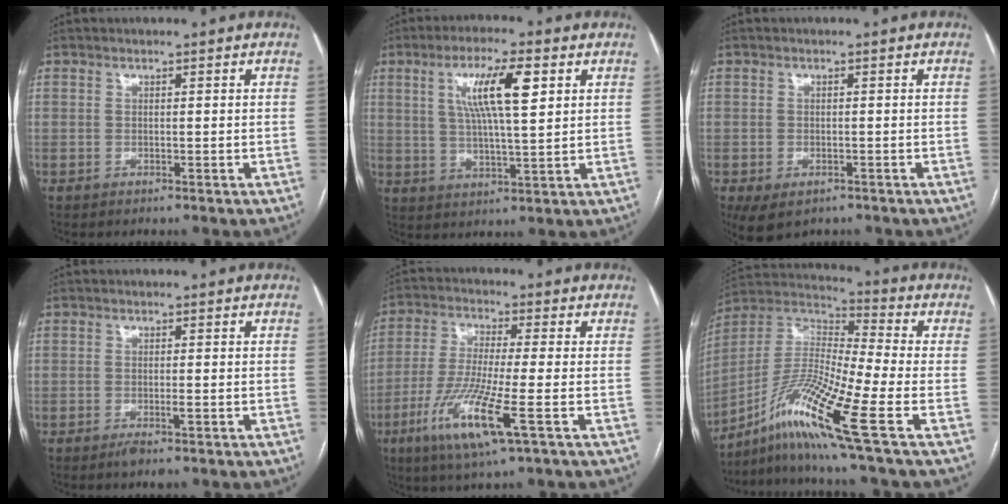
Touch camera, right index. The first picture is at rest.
{"total": 10.0, "force": [3.4, 1.4, 9.3], "torque": [-0.167, 0.010, 0.061]}
{"total": 5.5, "force": [-3.4, 3.2, 2.9], "torque": [-0.050, -0.008, -0.047]}
{"total": 2.4, "force": [-1.2, 0.3, 2.0], "torque": [-0.035, -0.005, -0.017]}
{"total": 11.4, "force": [-4.7, 0.1, 10.4], "torque": [-0.220, -0.026, -0.089]}
{"total": 16.9, "force": [-7.9, -0.2, 14.9], "torque": [-0.304, -0.007, -0.146]}